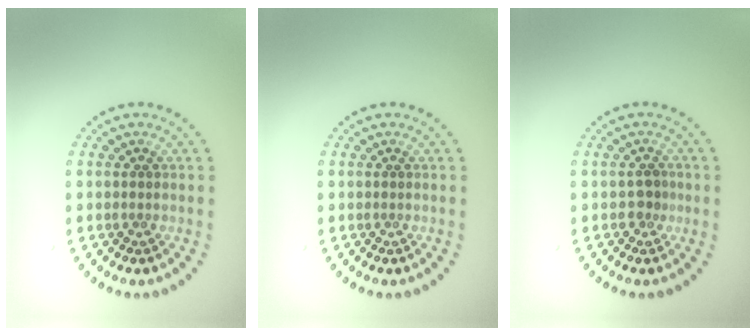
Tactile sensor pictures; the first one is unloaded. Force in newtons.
{"total": 0.0}
{"total": 1.1, "press": 1.1, "slide": 0.4}